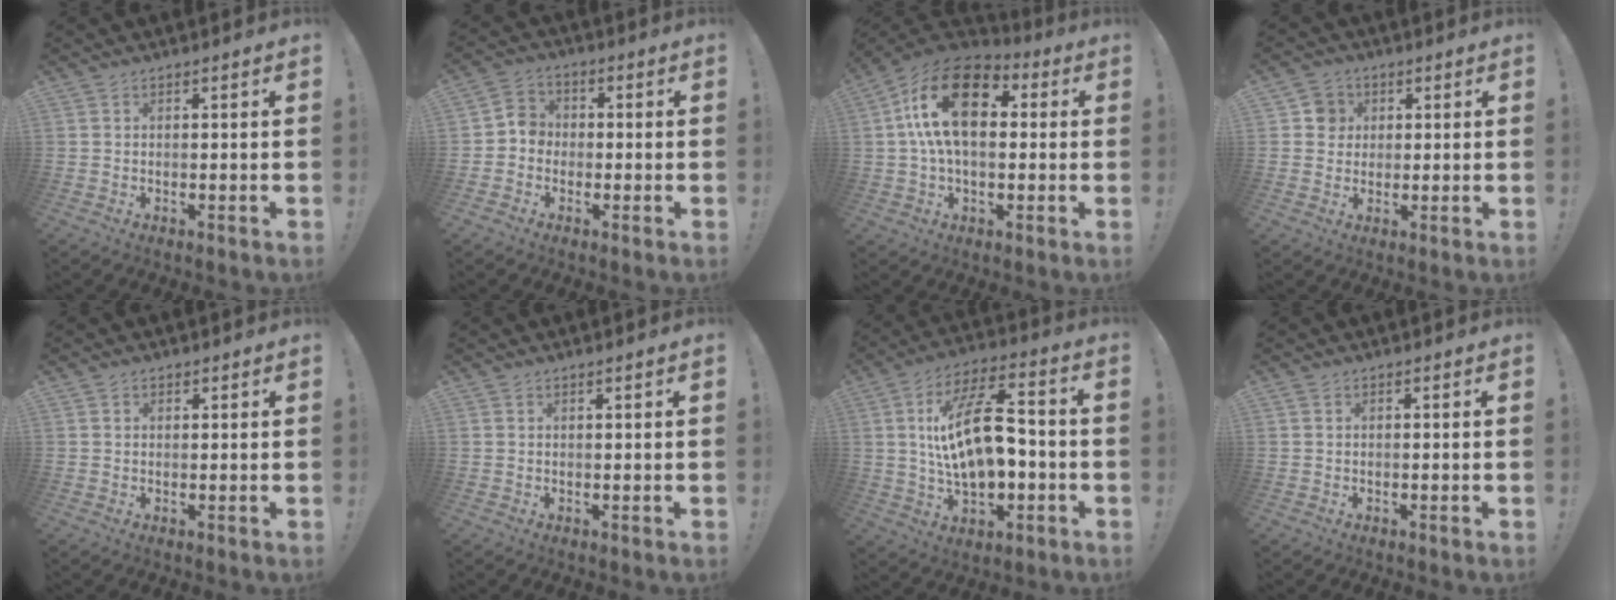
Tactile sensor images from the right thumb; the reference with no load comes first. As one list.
[{"total": 5.2, "force": [-1.9, 4.5, 1.9], "torque": [-0.032, 0.018, -0.035]}, {"total": 20.0, "force": [4.4, 11.6, 15.7], "torque": [-0.277, 0.003, 0.072]}, {"total": 5.4, "force": [1.4, 5.1, 1.2], "torque": [-0.010, 0.000, 0.026]}, {"total": 0.8, "force": [0.5, 0.6, 0.2], "torque": [0.000, -0.001, 0.009]}, {"total": 0.7, "force": [0.5, -0.1, 0.5], "torque": [-0.009, 0.000, 0.008]}, {"total": 19.1, "force": [1.1, 9.8, 16.4], "torque": [-0.282, 0.000, 0.013]}, {"total": 0.0}]